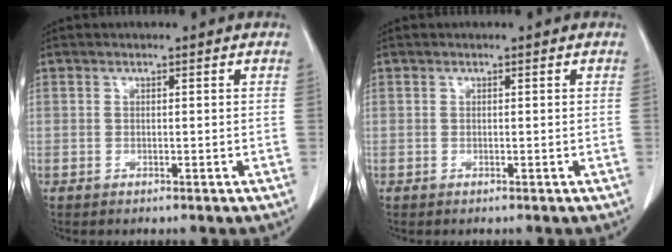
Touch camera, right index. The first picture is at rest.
{"total": 0.0}